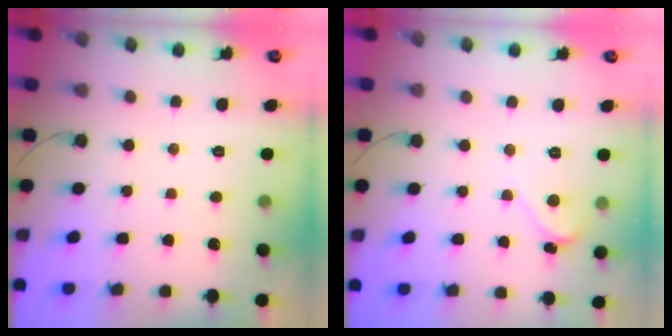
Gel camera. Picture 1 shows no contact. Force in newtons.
{"total": 2.1, "press": 2.1, "slide": 0.2}